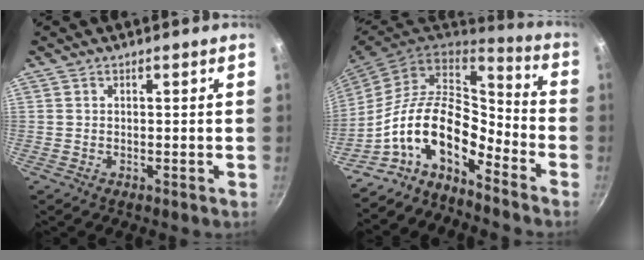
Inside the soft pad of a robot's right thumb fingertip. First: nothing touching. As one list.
[{"total": 15.3, "force": [-8.2, 7.5, 10.6], "torque": [-0.160, 0.075, -0.175]}]